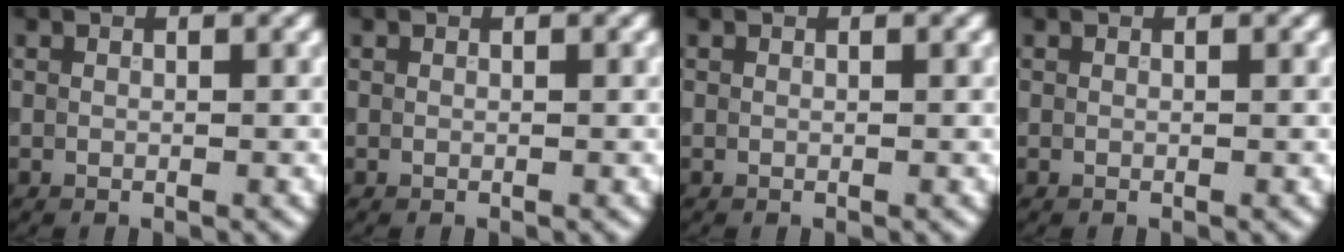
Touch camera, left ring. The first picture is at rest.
{"total": 0.0}
{"total": 0.0}
{"total": 0.0}